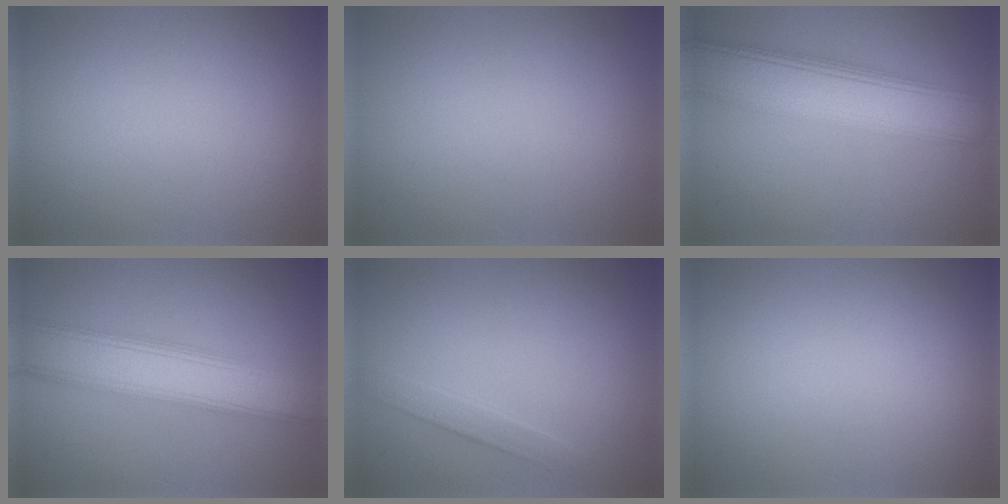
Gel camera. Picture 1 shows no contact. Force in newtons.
{"total": 0.0}
{"total": 8.4, "press": 8.4, "slide": 0.9}
{"total": 7.2, "press": 7.2, "slide": 0.2}
{"total": 1.3, "press": 1.3, "slide": 0.1}
{"total": 0.0}